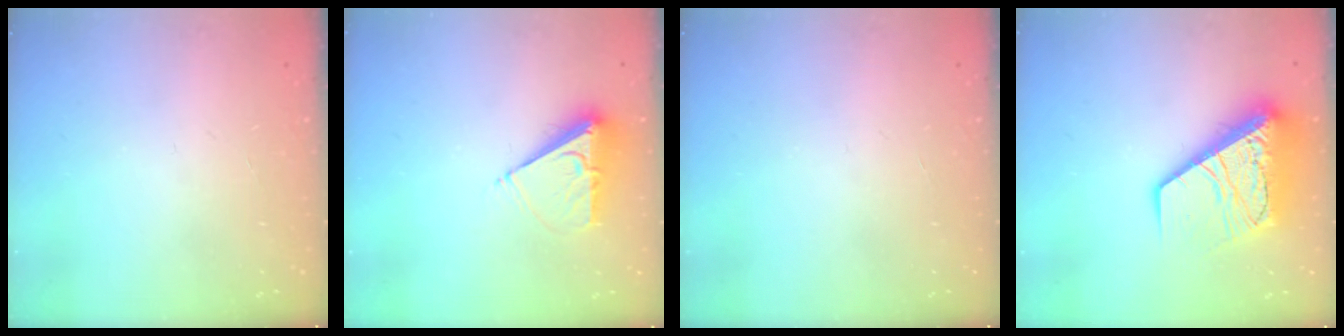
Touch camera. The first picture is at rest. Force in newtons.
{"total": 7.9, "press": 7.9, "slide": 0.3}
{"total": 0.0}
{"total": 15.8, "press": 15.7, "slide": 1.7}